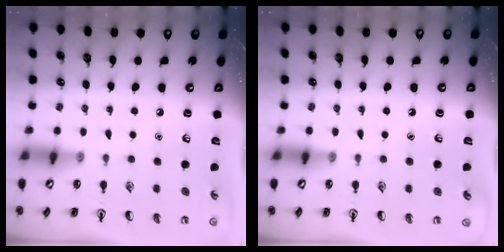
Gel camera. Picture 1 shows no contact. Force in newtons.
{"total": 0.0}